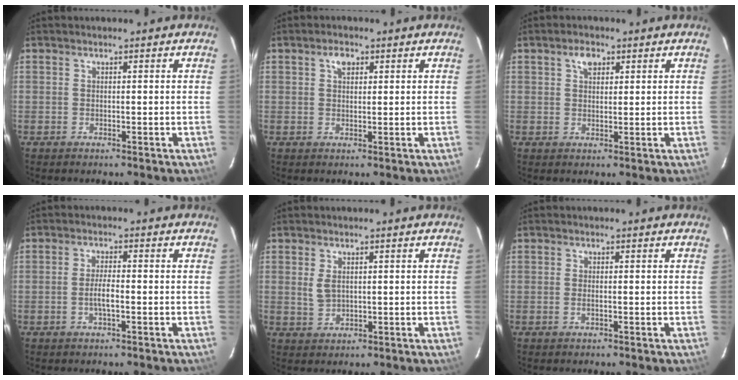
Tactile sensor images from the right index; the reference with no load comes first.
{"total": 2.3, "force": [1.0, 1.5, 1.5], "torque": [-0.024, 0.009, 0.018]}
{"total": 2.8, "force": [1.4, 1.8, 1.7], "torque": [-0.027, 0.010, 0.024]}
{"total": 3.0, "force": [-1.0, 0.5, 2.9], "torque": [-0.055, 0.001, -0.018]}
{"total": 2.7, "force": [0.6, 1.8, 2.0], "torque": [-0.039, 0.001, 0.016]}
{"total": 2.8, "force": [-0.8, -0.1, 2.6], "torque": [-0.057, -0.003, -0.018]}